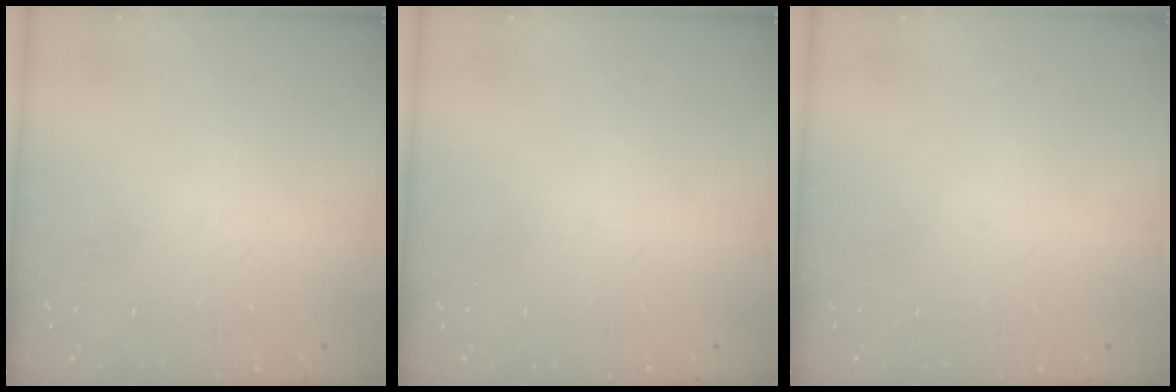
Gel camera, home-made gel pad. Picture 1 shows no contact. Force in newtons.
{"total": 0.0}
{"total": 0.0}